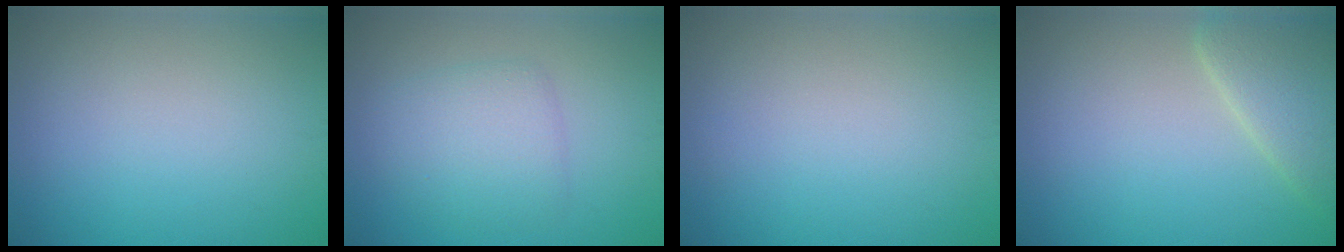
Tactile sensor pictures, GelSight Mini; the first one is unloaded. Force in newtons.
{"total": 3.6, "press": 3.6, "slide": 0.2}
{"total": 0.0}
{"total": 4.4, "press": 4.4, "slide": 0.2}